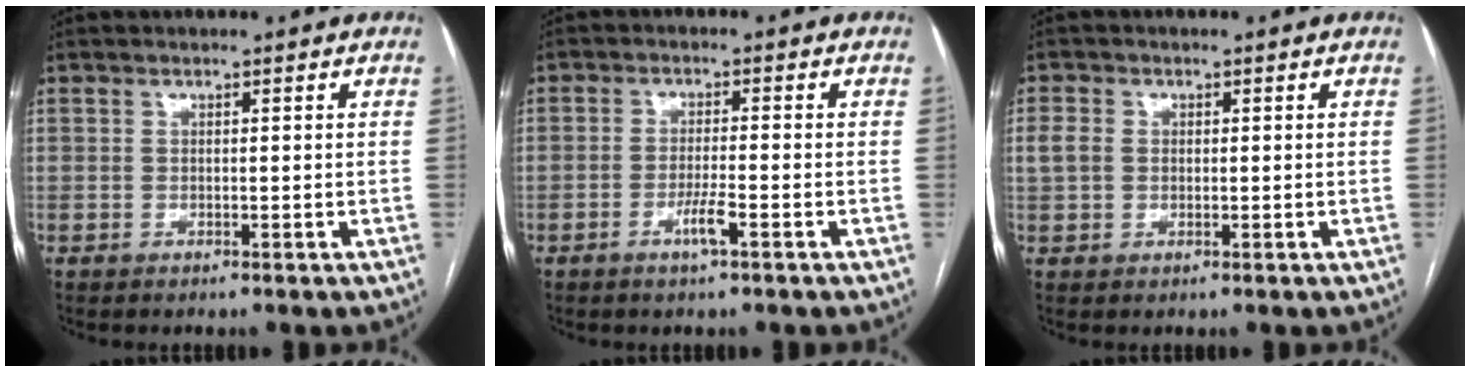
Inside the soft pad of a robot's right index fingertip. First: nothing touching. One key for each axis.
{"total": 3.4, "fx": -1.8, "fy": -0.1, "fz": 2.9, "tx": -0.059, "ty": -0.005, "tz": -0.036}
{"total": 2.6, "fx": 0.1, "fy": 2.0, "fz": 1.6, "tx": -0.050, "ty": 0.013, "tz": 0.003}